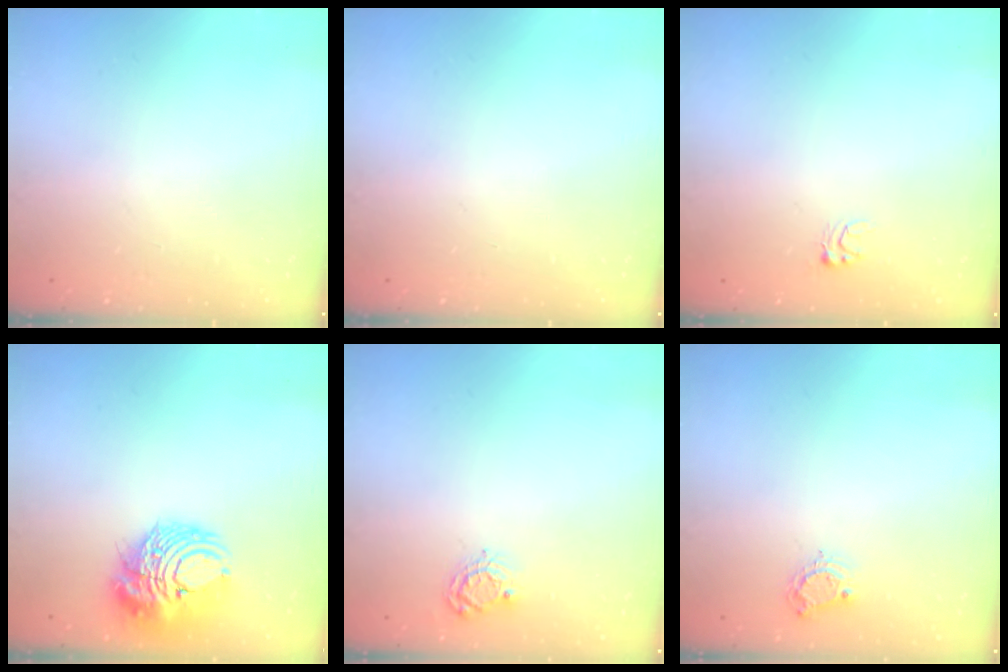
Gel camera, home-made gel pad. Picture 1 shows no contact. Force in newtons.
{"total": 0.0}
{"total": 3.4, "press": 3.4, "slide": 0.3}
{"total": 11.2, "press": 11.1, "slide": 1.5}
{"total": 5.1, "press": 5.1, "slide": 0.4}
{"total": 5.5, "press": 5.5, "slide": 0.3}